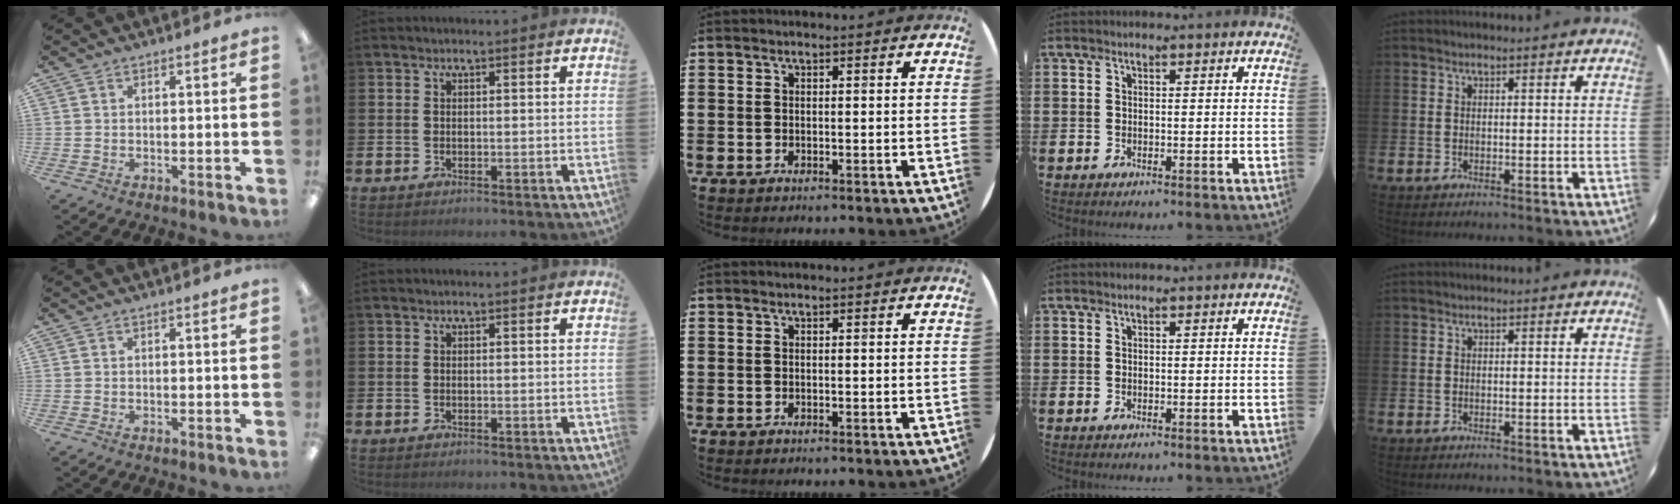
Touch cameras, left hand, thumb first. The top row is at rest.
{}